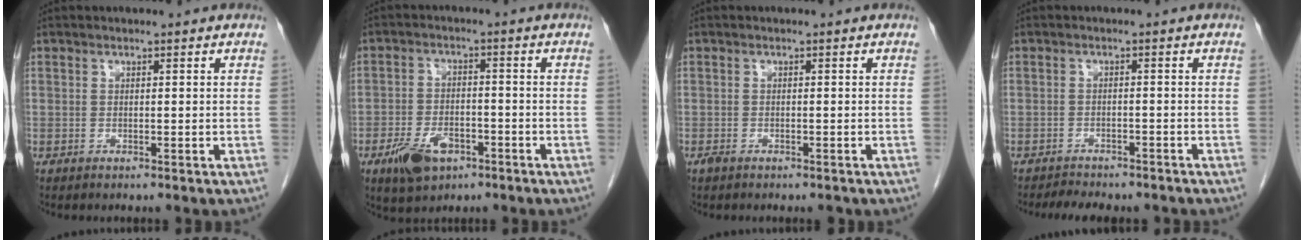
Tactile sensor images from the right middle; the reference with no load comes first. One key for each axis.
{"total": 7.1, "fx": -3.8, "fy": 3.8, "fz": 4.6, "tx": -0.089, "ty": -0.002, "tz": -0.061}
{"total": 2.1, "fx": -1.7, "fy": 0.9, "fz": 1.0, "tx": -0.019, "ty": -0.004, "tz": -0.021}
{"total": 6.2, "fx": -5.5, "fy": 1.8, "fz": 2.1, "tx": -0.037, "ty": 0.000, "tz": -0.073}